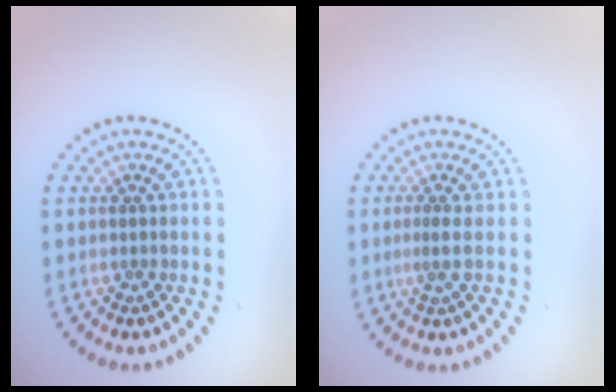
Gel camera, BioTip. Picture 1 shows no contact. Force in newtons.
{"total": 1.2, "press": 0.5, "slide": 1.0}